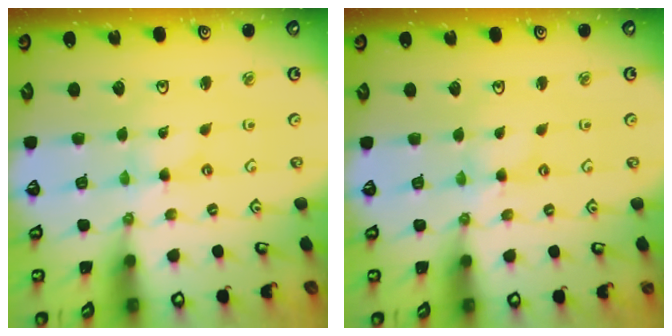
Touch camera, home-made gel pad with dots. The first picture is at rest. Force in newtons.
{"total": 0.0}